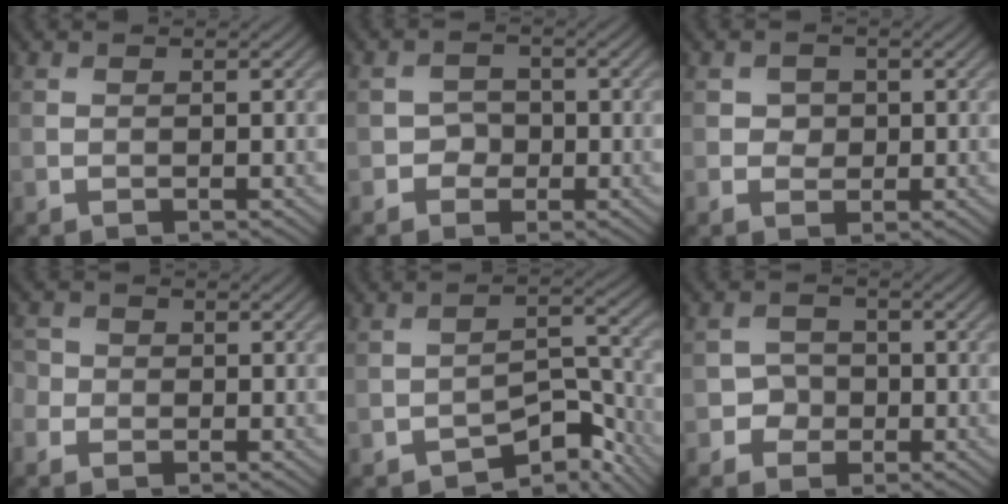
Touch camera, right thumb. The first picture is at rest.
{"total": 2.1, "force": [-0.8, 1.8, 0.5], "torque": [0.001, 0.000, -0.018]}
{"total": 1.7, "force": [0.2, 1.6, 0.6], "torque": [-0.011, -0.004, -0.001]}
{"total": 2.2, "force": [-0.8, 1.9, 0.6], "torque": [-0.022, -0.002, -0.024]}
{"total": 6.5, "force": [-4.6, 2.8, 3.6], "torque": [-0.038, 0.002, -0.080]}
{"total": 2.4, "force": [-0.9, 2.1, 0.5], "torque": [0.000, 0.000, -0.021]}